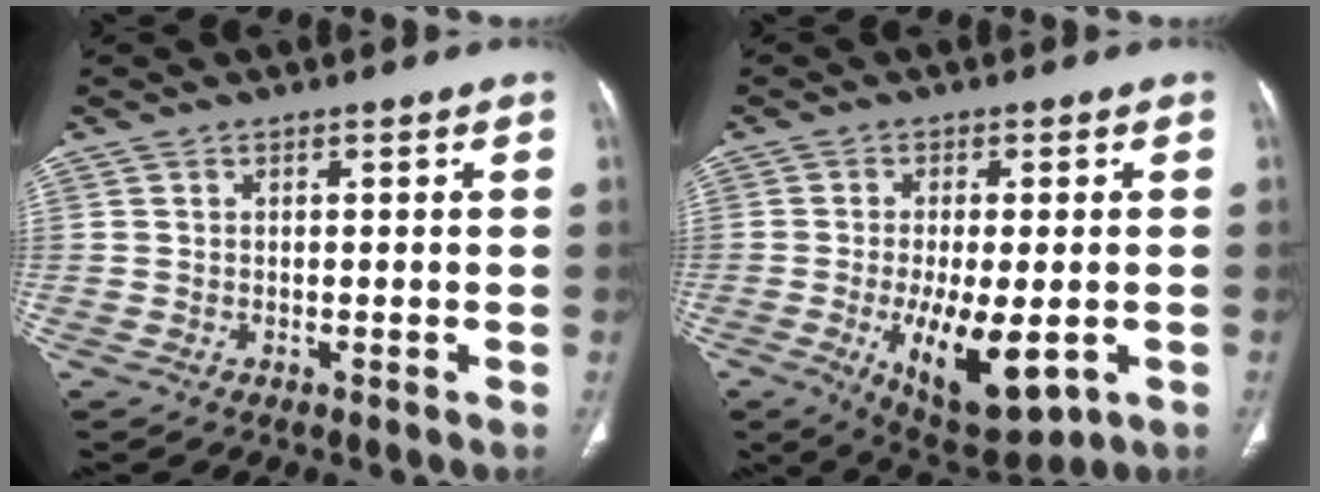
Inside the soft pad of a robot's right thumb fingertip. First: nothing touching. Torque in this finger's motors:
{"motor_torque": [2.27, 2.73, 0.10, 0.00, 0.38]}